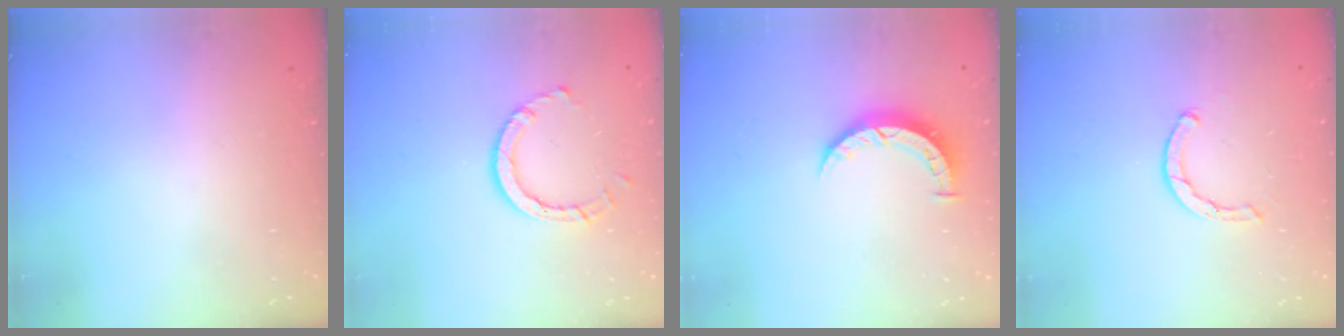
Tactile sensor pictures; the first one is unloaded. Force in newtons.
{"total": 5.8, "press": 5.8, "slide": 0.2}
{"total": 5.1, "press": 5.1, "slide": 0.5}
{"total": 1.6, "press": 1.6, "slide": 0.1}